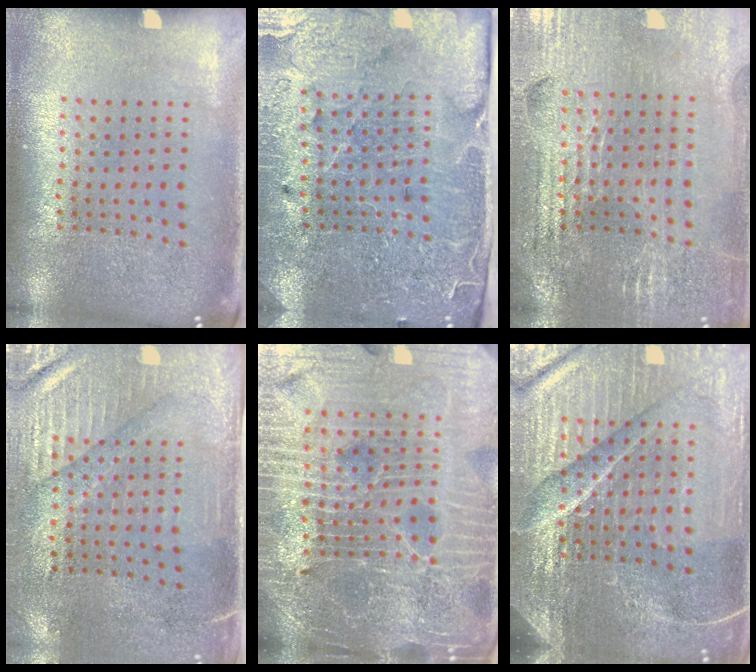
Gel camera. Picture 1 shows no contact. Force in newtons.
{"total": 3.4, "press": 3.4, "slide": 0.6}
{"total": 2.9, "press": 2.8, "slide": 0.5}
{"total": 3.0, "press": 2.5, "slide": 1.6}
{"total": 5.9, "press": 5.4, "slide": 2.4}
{"total": 6.2, "press": 5.6, "slide": 2.7}